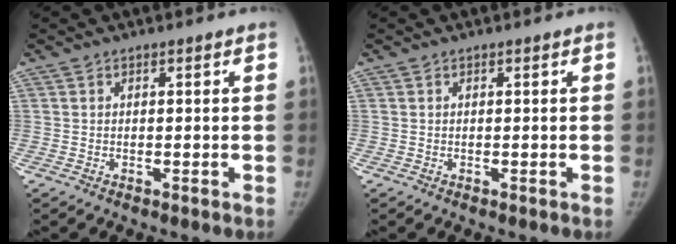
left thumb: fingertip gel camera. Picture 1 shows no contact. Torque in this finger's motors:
{"motor_torque": [0.00, 0.00, 0.23, -0.23, 0.03]}